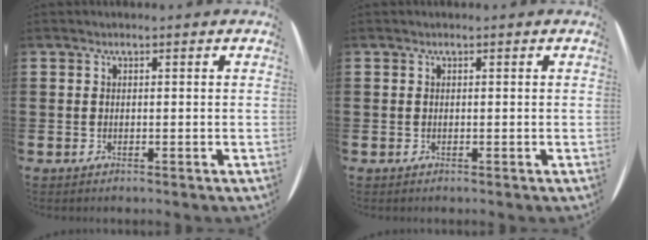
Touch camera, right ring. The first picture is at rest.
{"total": 0.0}